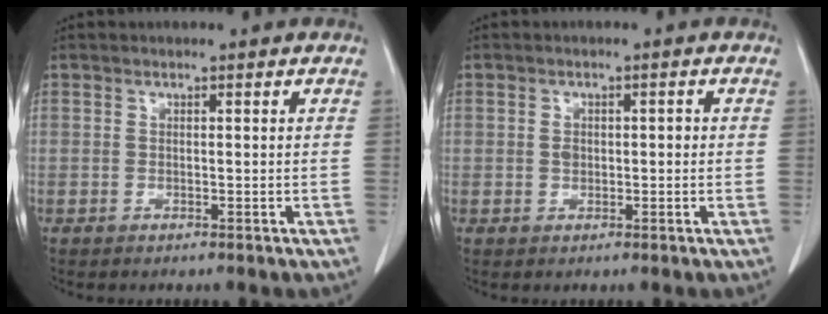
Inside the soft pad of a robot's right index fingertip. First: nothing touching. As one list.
[{"total": 1.9, "force": [0.0, 1.4, 1.3], "torque": [-0.023, 0.009, 0.002]}]